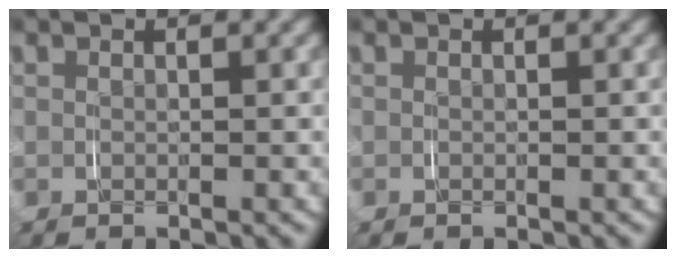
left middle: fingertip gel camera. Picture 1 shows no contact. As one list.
[{"total": 0.0}]